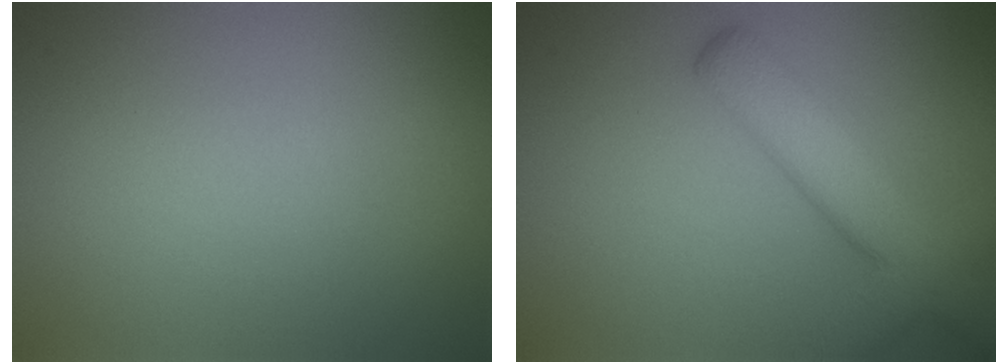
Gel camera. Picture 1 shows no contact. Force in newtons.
{"total": 6.2, "press": 6.1, "slide": 0.4}